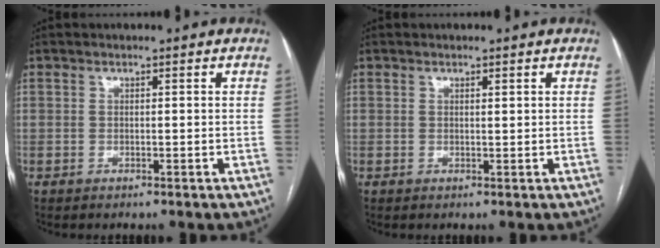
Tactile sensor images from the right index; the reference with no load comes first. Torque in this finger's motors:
{"motor_torque": [-0.38, 0.47, -0.04, 0.00]}